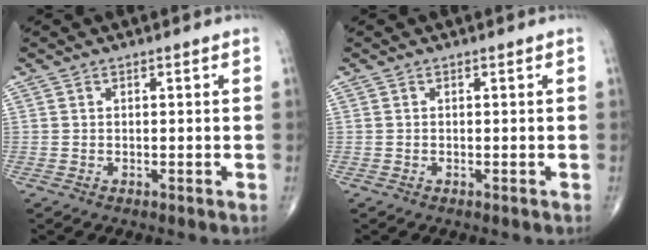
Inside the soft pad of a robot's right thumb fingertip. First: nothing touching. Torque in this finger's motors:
{"motor_torque": [0.00, 0.25, 0.15, 0.00, 0.00]}